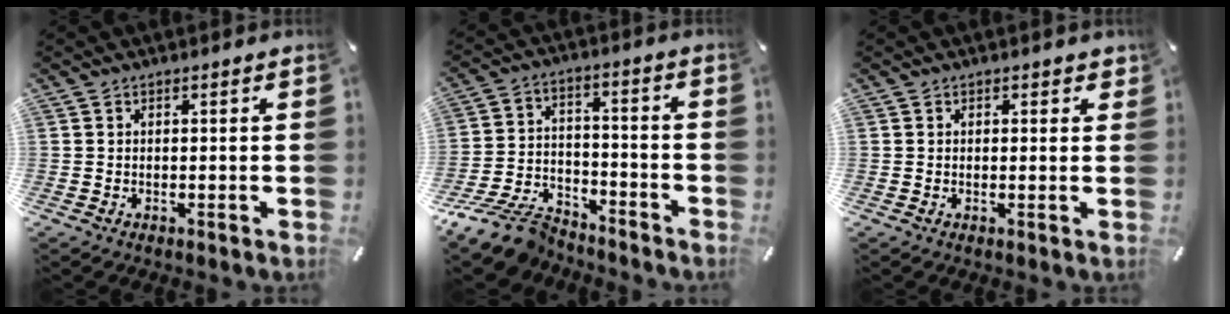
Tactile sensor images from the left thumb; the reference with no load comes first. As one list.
[{"total": 12.3, "force": [-9.9, 5.7, 4.6], "torque": [-0.081, 0.056, -0.184]}, {"total": 0.9, "force": [0.5, 0.7, 0.3], "torque": [0.010, -0.003, 0.004]}]